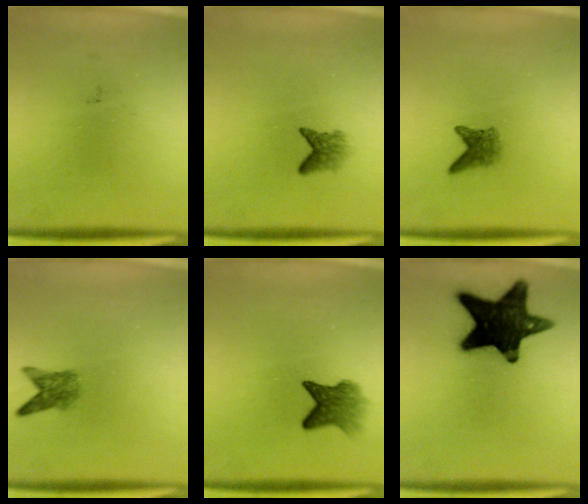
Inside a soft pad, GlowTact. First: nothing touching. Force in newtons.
{"total": 2.2}
{"total": 2.4}
{"total": 2.9}
{"total": 4.7}
{"total": 17.1}